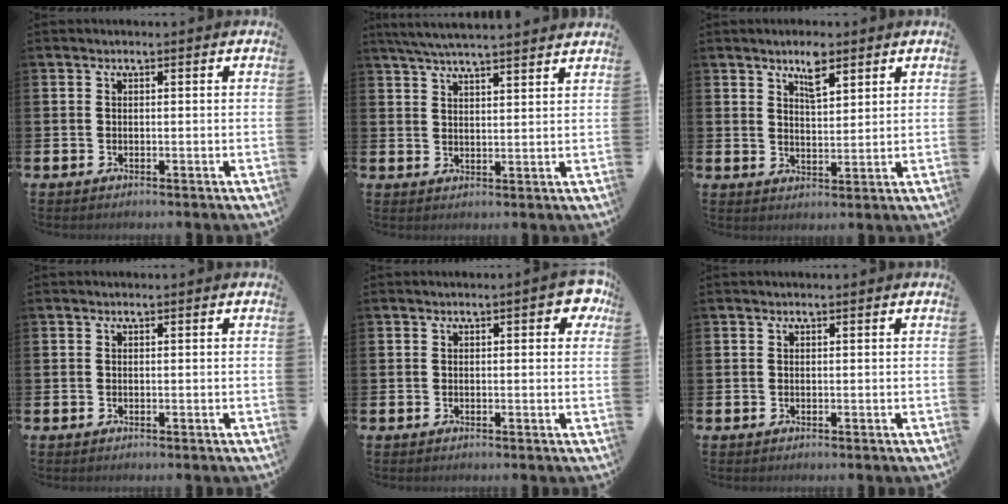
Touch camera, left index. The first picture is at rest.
{"total": 5.2, "force": [5.0, -0.1, 1.4], "torque": [-0.047, -0.018, 0.091]}
{"total": 5.1, "force": [4.2, 1.5, 2.5], "torque": [-0.040, -0.020, 0.071]}
{"total": 0.0}
{"total": 3.3, "force": [1.0, 1.3, 2.9], "torque": [-0.034, 0.002, 0.008]}
{"total": 0.0}